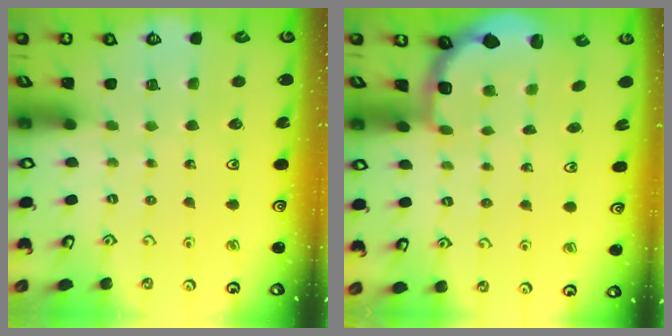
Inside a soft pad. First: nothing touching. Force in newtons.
{"total": 2.3, "press": 2.1, "slide": 1.0}